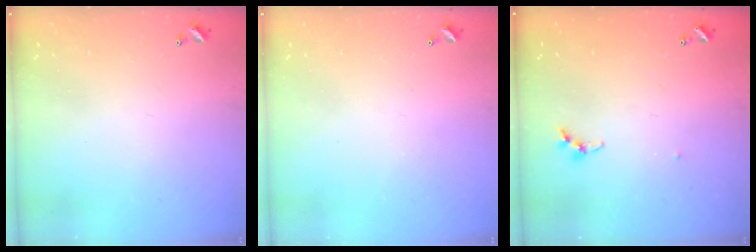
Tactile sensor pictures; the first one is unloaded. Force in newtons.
{"total": 0.0}
{"total": 3.5, "press": 3.4, "slide": 0.4}